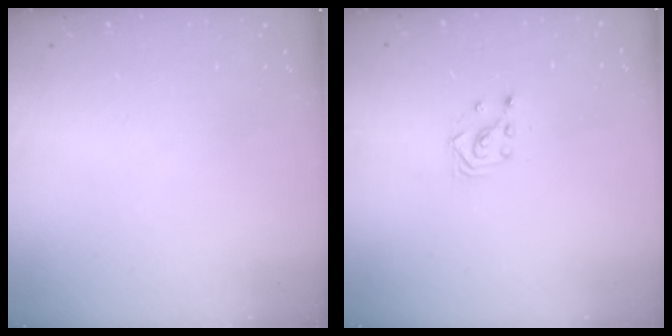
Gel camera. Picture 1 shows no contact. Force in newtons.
{"total": 2.9, "press": 2.9, "slide": 0.3}